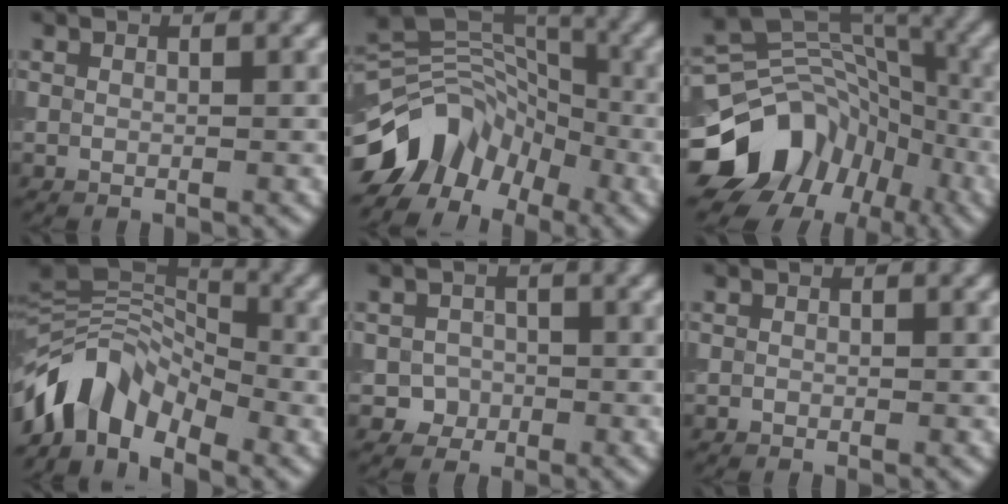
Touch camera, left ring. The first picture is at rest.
{"total": 8.9, "force": [-5.2, 6.0, 4.2], "torque": [-0.065, 0.008, -0.109]}
{"total": 10.8, "force": [-4.8, 8.6, 4.4], "torque": [-0.081, 0.014, -0.089]}
{"total": 8.0, "force": [-4.6, 4.8, 4.6], "torque": [-0.075, 0.009, -0.097]}
{"total": 1.8, "force": [-0.6, 1.6, 0.1], "torque": [0.018, 0.007, -0.015]}
{"total": 0.0}